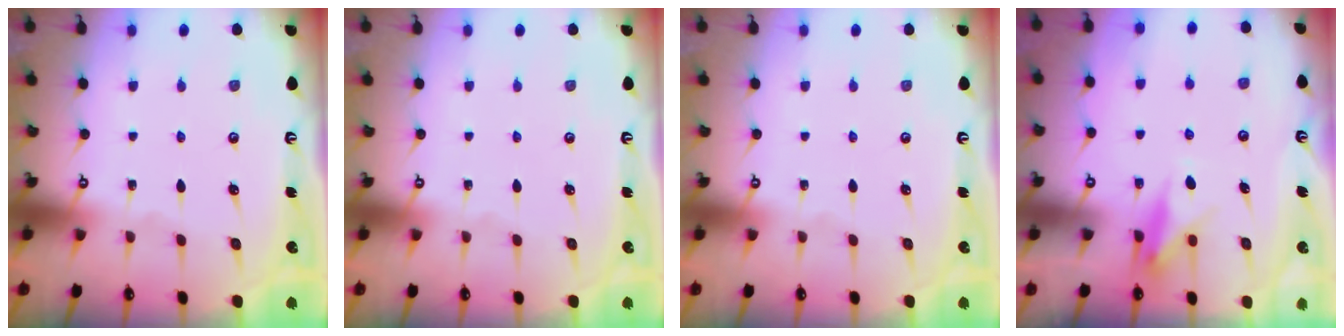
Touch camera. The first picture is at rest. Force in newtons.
{"total": 0.0}
{"total": 0.0}
{"total": 10.0, "press": 10.0, "slide": 0.7}